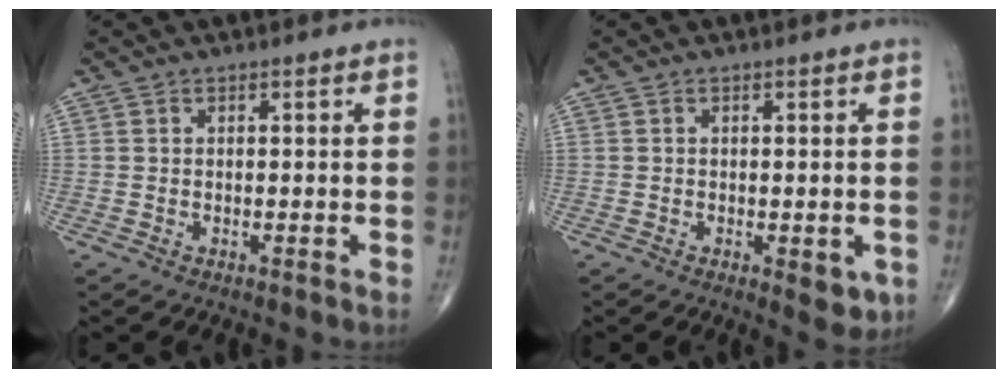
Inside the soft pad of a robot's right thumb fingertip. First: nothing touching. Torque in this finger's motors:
{"motor_torque": [0.26, 0.62, 0.01, -0.10, 0.09]}